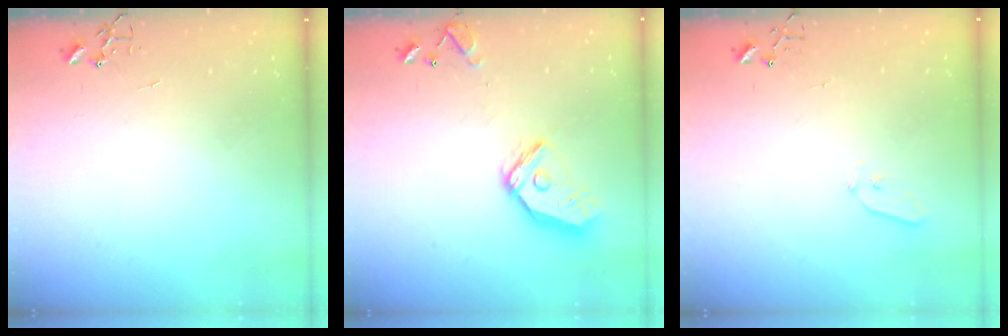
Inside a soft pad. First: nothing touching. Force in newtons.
{"total": 14.6, "press": 14.4, "slide": 1.8}
{"total": 4.4, "press": 4.4, "slide": 0.7}